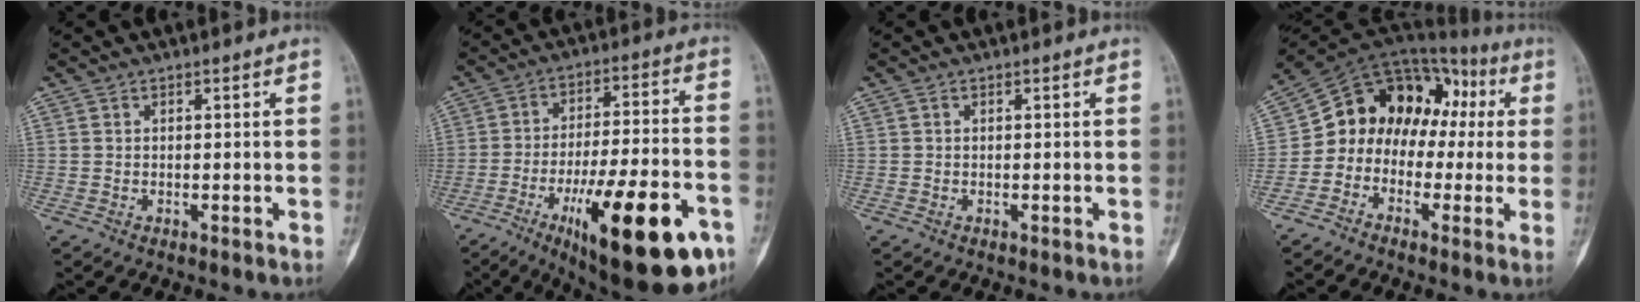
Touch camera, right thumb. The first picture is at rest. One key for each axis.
{"total": 25.6, "fx": -11.6, "fy": 7.7, "fz": 21.5, "tx": -0.287, "ty": 0.046, "tz": -0.165}
{"total": 0.0}
{"total": 14.4, "fx": -0.6, "fy": 11.6, "fz": 8.4, "tx": -0.086, "ty": 0.077, "tz": -0.023}